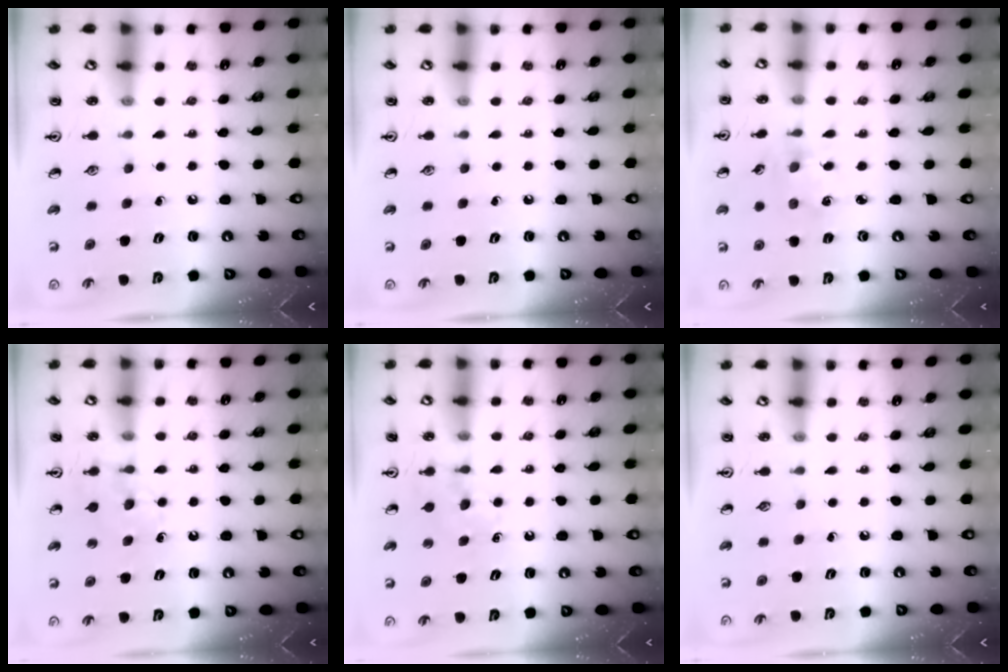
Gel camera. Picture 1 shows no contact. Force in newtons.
{"total": 0.0}
{"total": 1.3, "press": 1.3, "slide": 0.2}
{"total": 4.7, "press": 4.7, "slide": 0.5}
{"total": 6.1, "press": 6.1, "slide": 0.3}
{"total": 0.0}